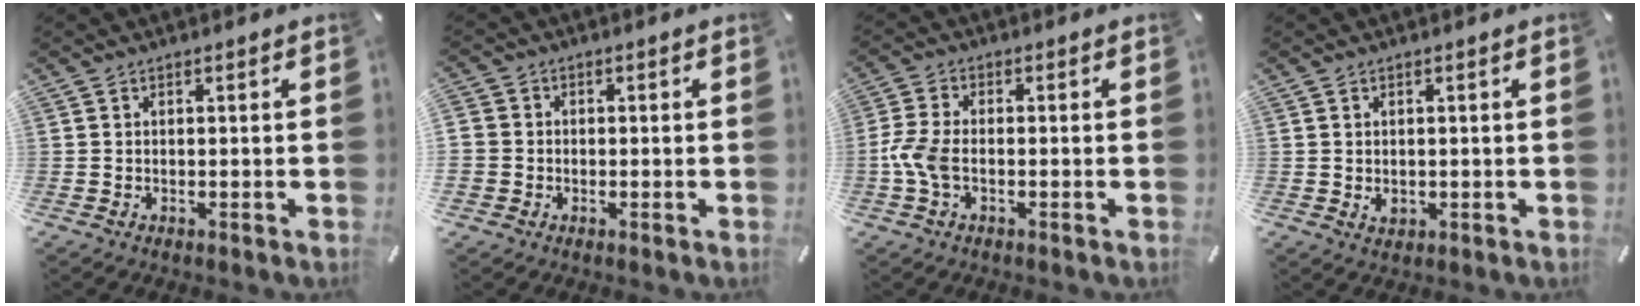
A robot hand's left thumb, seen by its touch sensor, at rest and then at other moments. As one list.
[{"total": 3.8, "force": [-0.4, 3.8, 0.4], "torque": [-0.007, 0.011, -0.005]}, {"total": 6.3, "force": [-1.7, 3.1, 5.2], "torque": [-0.118, -0.002, -0.033]}, {"total": 1.6, "force": [0.2, 1.4, 0.8], "torque": [-0.008, -0.001, 0.001]}]